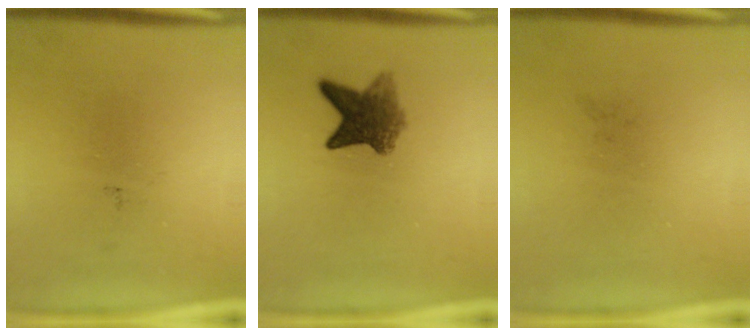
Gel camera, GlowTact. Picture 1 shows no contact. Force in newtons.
{"total": 5.7}
{"total": 0.0}